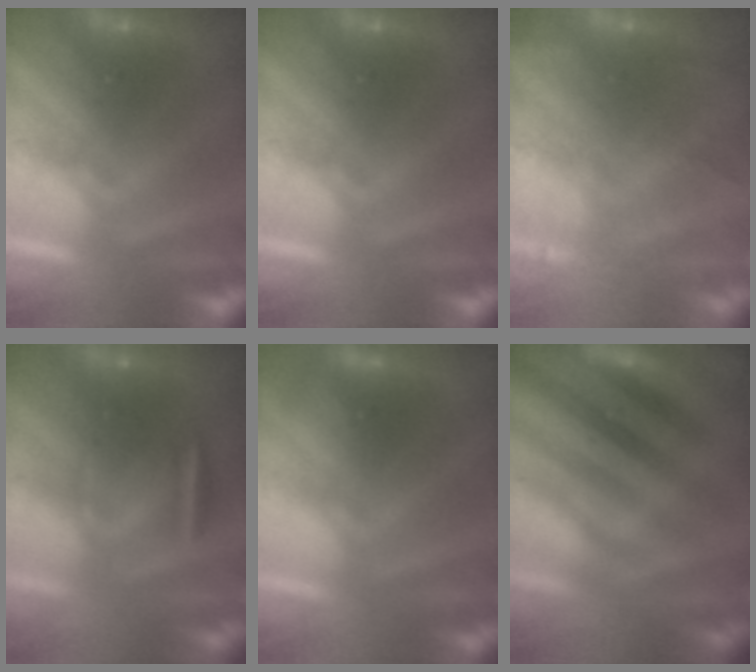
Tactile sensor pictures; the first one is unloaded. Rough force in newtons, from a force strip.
{"total": 0.0}
{"total": 7.5}
{"total": 3.2}
{"total": 1.9}
{"total": 2.6}